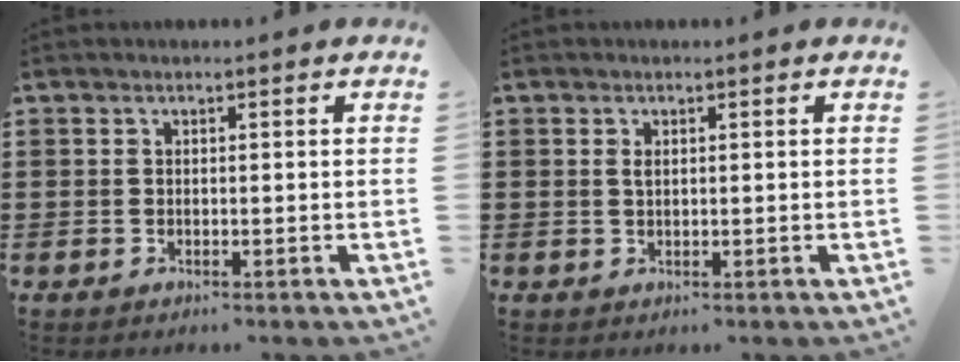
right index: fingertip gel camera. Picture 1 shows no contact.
{"total": 1.0, "force": [0.3, 0.4, 0.9], "torque": [-0.019, 0.001, 0.006]}